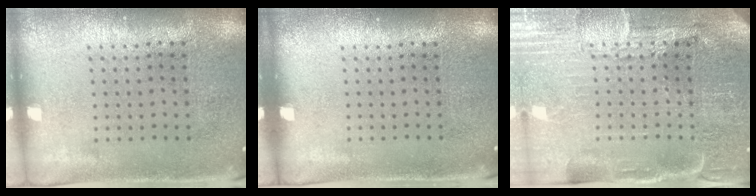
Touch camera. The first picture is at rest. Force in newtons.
{"total": 0.0}
{"total": 3.9, "press": 3.8, "slide": 1.1}